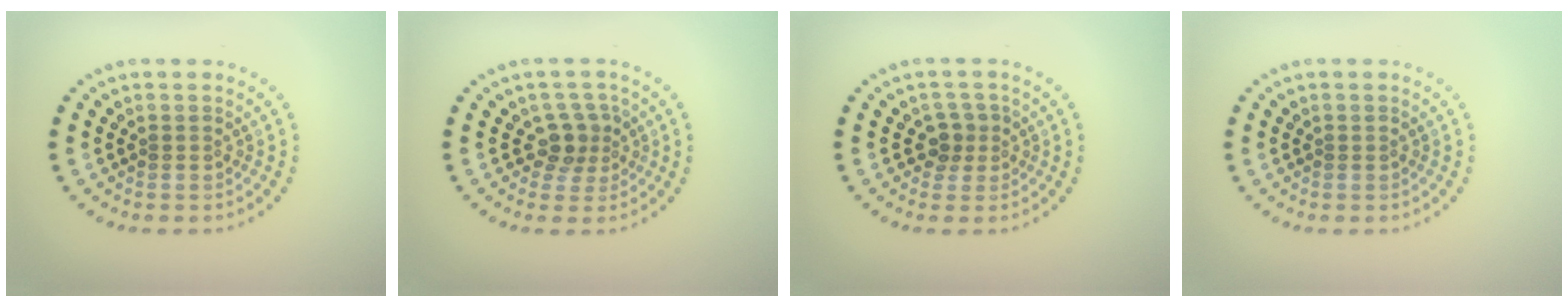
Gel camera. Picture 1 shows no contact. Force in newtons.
{"total": 2.4, "press": 1.8, "slide": 1.5}
{"total": 1.9, "press": 1.5, "slide": 1.1}
{"total": 0.0}